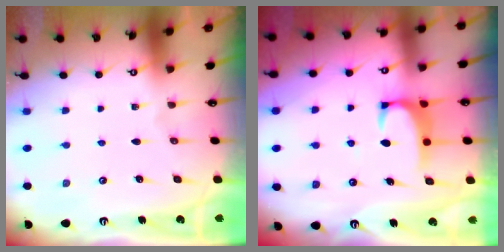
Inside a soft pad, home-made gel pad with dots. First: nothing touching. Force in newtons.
{"total": 2.0, "press": 2.0, "slide": 0.3}